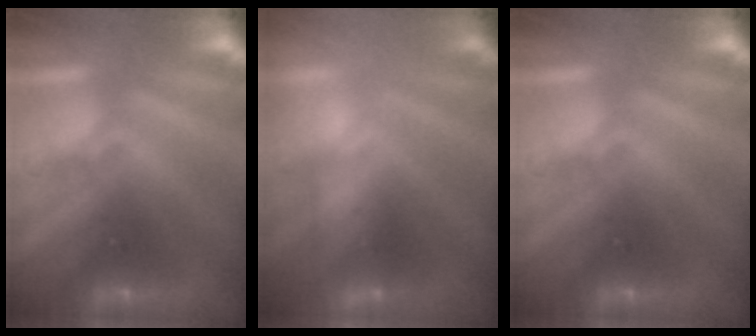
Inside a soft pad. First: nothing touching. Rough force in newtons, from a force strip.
{"total": 2.4}
{"total": 0.0}